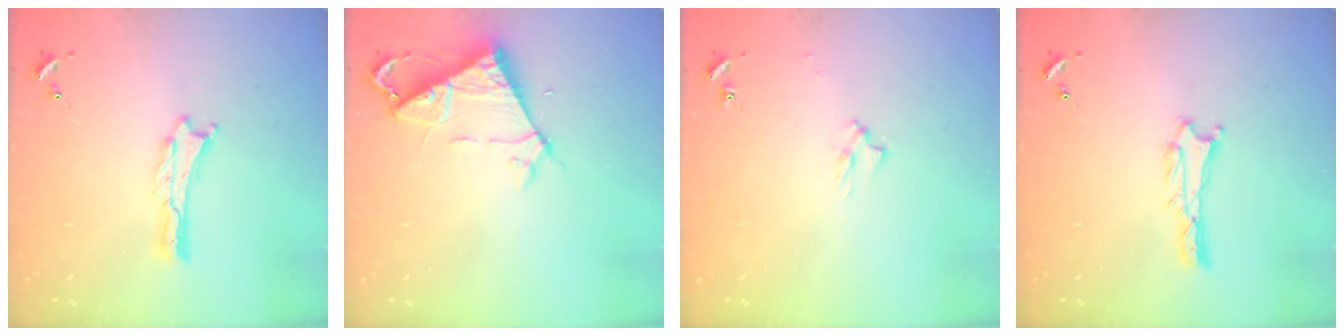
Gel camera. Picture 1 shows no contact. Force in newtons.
{"total": 6.6, "press": 6.5, "slide": 0.7}
{"total": 2.0, "press": 2.0, "slide": 0.3}
{"total": 1.3, "press": 1.3, "slide": 0.3}